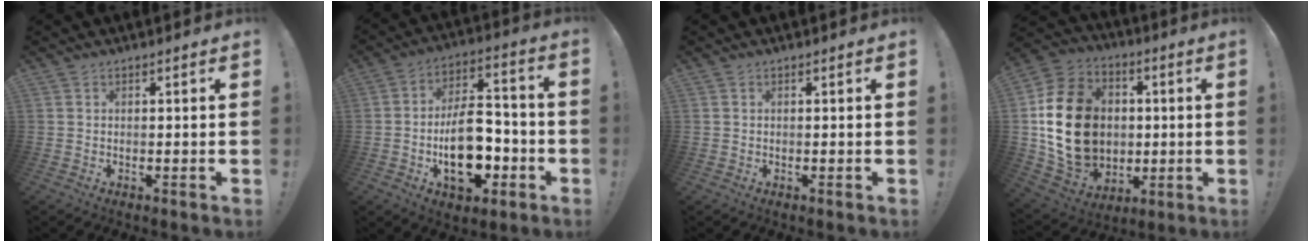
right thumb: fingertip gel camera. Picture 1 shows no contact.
{"total": 19.1, "force": [-5.5, 11.1, 14.5], "torque": [-0.220, 0.038, -0.081]}
{"total": 0.0}
{"total": 23.2, "force": [0.9, 18.6, 13.8], "torque": [-0.236, 0.012, 0.058]}